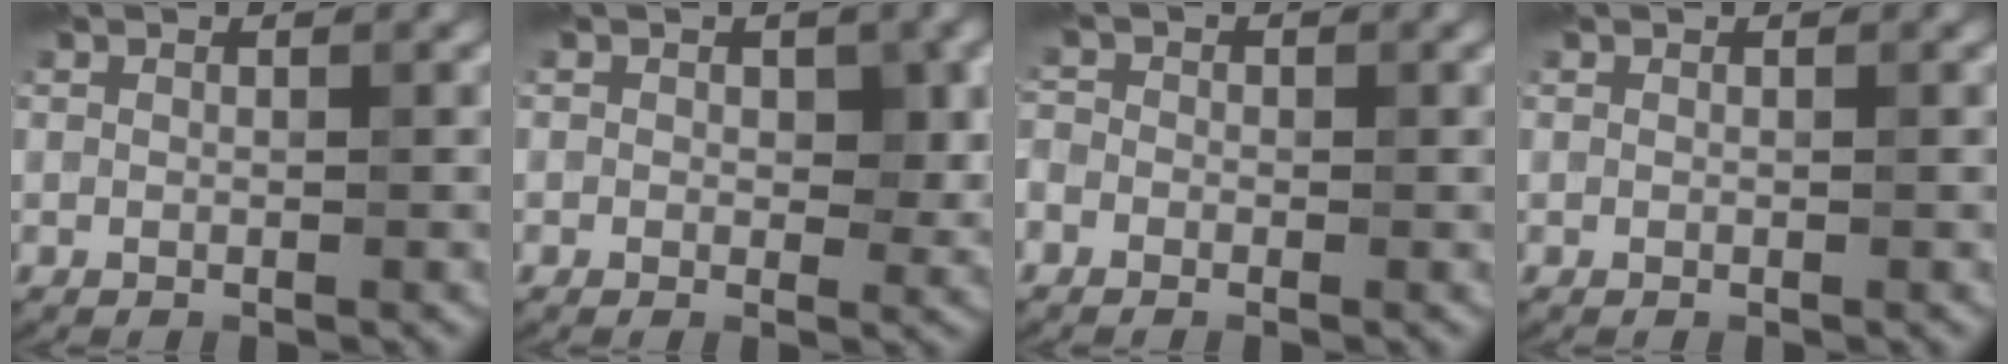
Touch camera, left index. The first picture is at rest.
{"total": 2.9, "force": [0.4, 1.8, 2.2], "torque": [-0.027, -0.005, 0.004]}
{"total": 1.5, "force": [-0.6, 1.3, 0.5], "torque": [-0.003, 0.004, -0.022]}
{"total": 0.0}